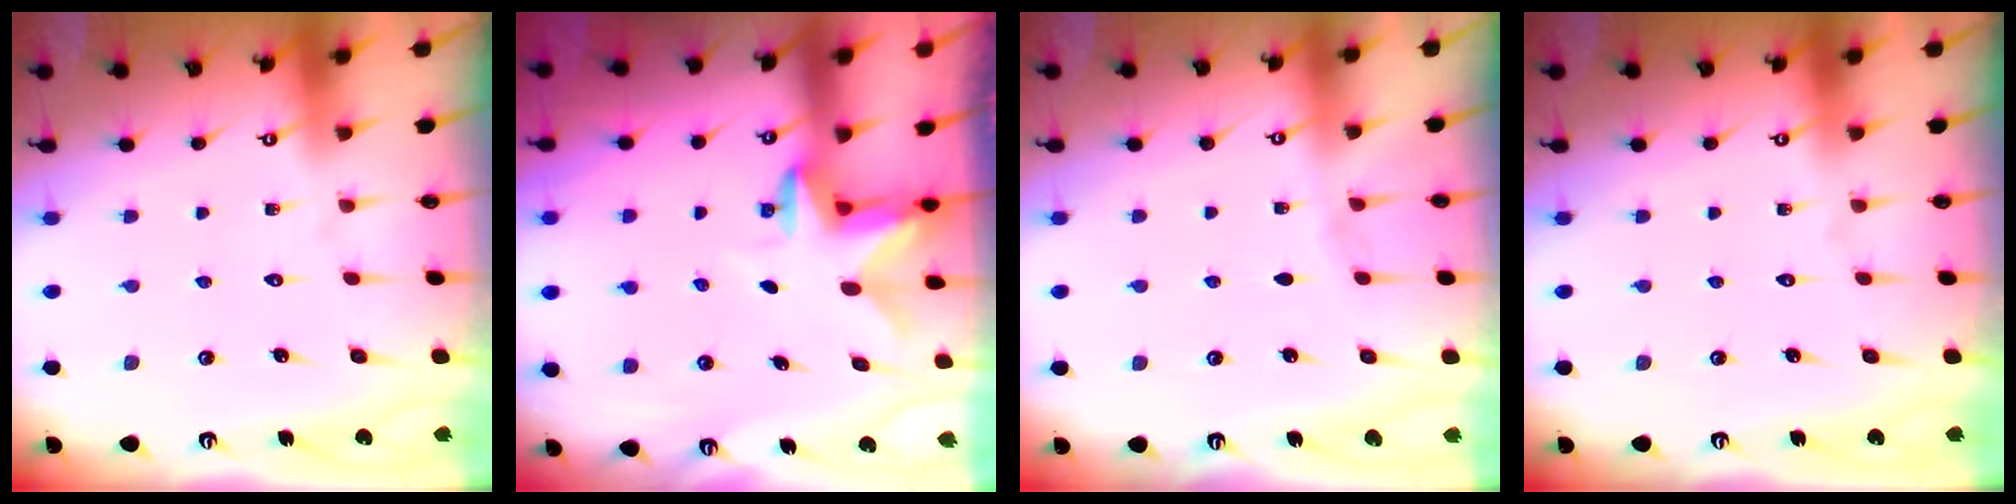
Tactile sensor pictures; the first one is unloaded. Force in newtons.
{"total": 2.6, "press": 2.6, "slide": 0.5}
{"total": 2.9, "press": 2.9, "slide": 0.4}
{"total": 0.0}